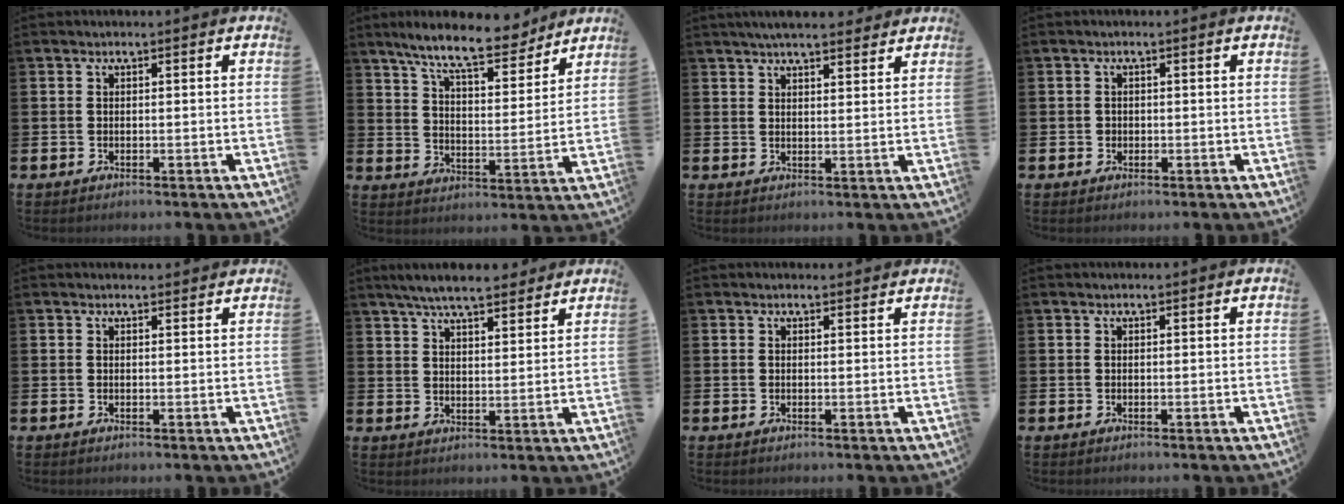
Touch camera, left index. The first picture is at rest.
{"total": 10.1, "force": [8.8, 1.8, 4.6], "torque": [-0.108, -0.043, 0.155]}
{"total": 4.2, "force": [4.0, 0.5, 1.2], "torque": [-0.031, -0.012, 0.073]}
{"total": 0.8, "force": [0.1, 0.8, 0.1], "torque": [-0.003, 0.007, -0.001]}
{"total": 1.0, "force": [1.0, 0.2, 0.1], "torque": [0.005, 0.000, 0.017]}
{"total": 6.5, "force": [6.1, 1.0, 2.1], "torque": [-0.048, -0.022, 0.108]}
{"total": 0.8, "force": [0.8, 0.2, 0.2], "torque": [0.004, 0.000, 0.013]}
{"total": 0.0}